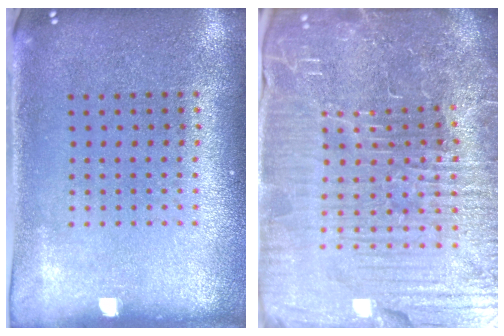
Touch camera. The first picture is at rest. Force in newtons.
{"total": 7.4, "press": 6.6, "slide": 3.5}